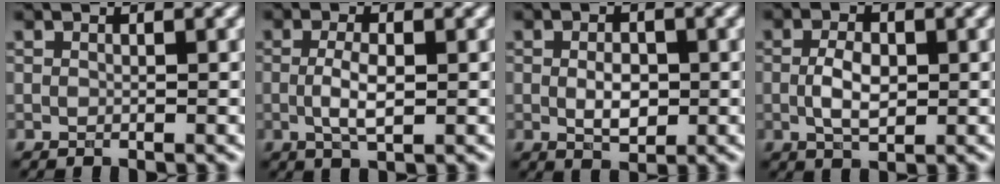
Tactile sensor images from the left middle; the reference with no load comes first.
{"total": 2.9, "force": [-0.1, 1.0, 2.8], "torque": [-0.058, -0.003, -0.004]}
{"total": 2.8, "force": [-0.2, 1.6, 2.3], "torque": [-0.041, -0.004, -0.001]}
{"total": 3.2, "force": [-0.1, 1.7, 2.7], "torque": [-0.057, -0.002, -0.001]}